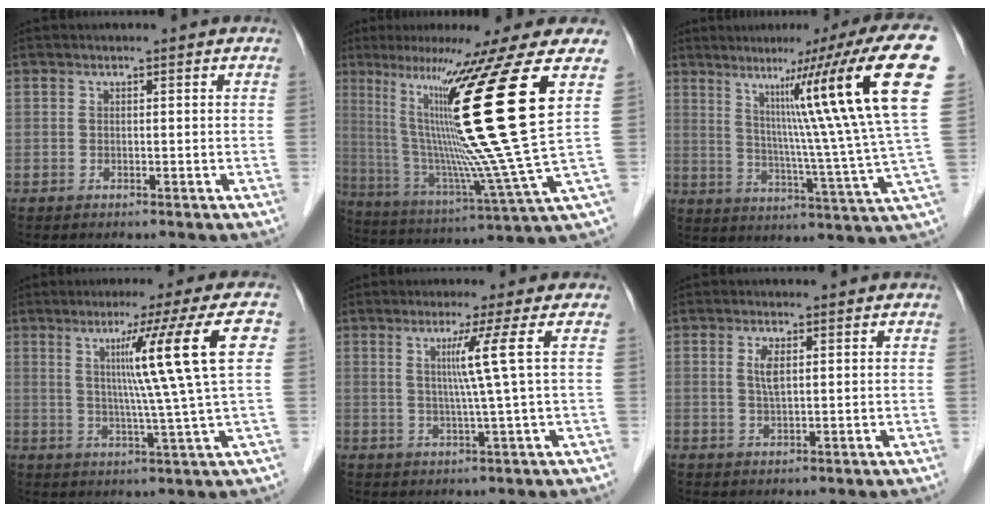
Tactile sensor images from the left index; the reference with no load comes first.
{"total": 22.5, "force": [7.7, -3.4, 20.8], "torque": [-0.349, -0.031, 0.112]}
{"total": 20.6, "force": [8.3, -2.1, 18.7], "torque": [-0.260, 0.004, 0.109]}
{"total": 12.3, "force": [2.8, -2.7, 11.6], "torque": [-0.177, 0.004, 0.052]}
{"total": 5.4, "force": [1.3, -2.2, 4.8], "torque": [-0.091, -0.006, 0.029]}
{"total": 2.6, "force": [0.7, 0.5, 2.4], "torque": [-0.055, -0.001, 0.014]}